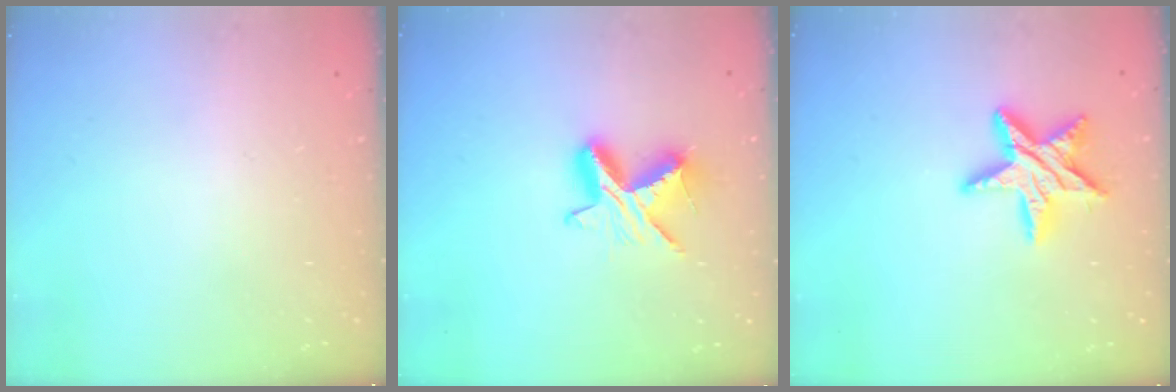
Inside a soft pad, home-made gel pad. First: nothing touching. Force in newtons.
{"total": 9.1, "press": 9.0, "slide": 1.2}
{"total": 13.1, "press": 13.1, "slide": 1.0}